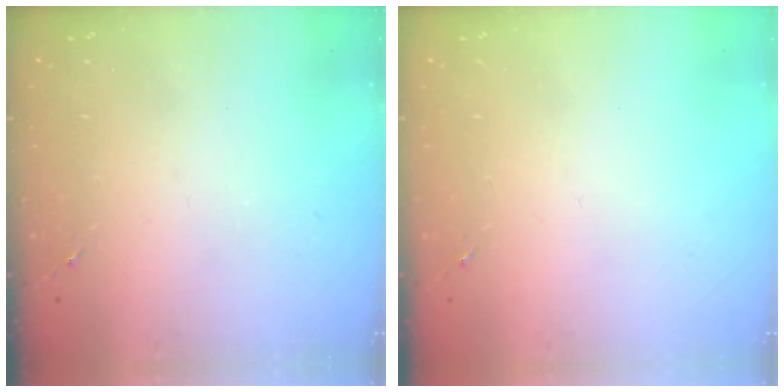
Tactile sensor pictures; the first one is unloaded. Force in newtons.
{"total": 0.0}